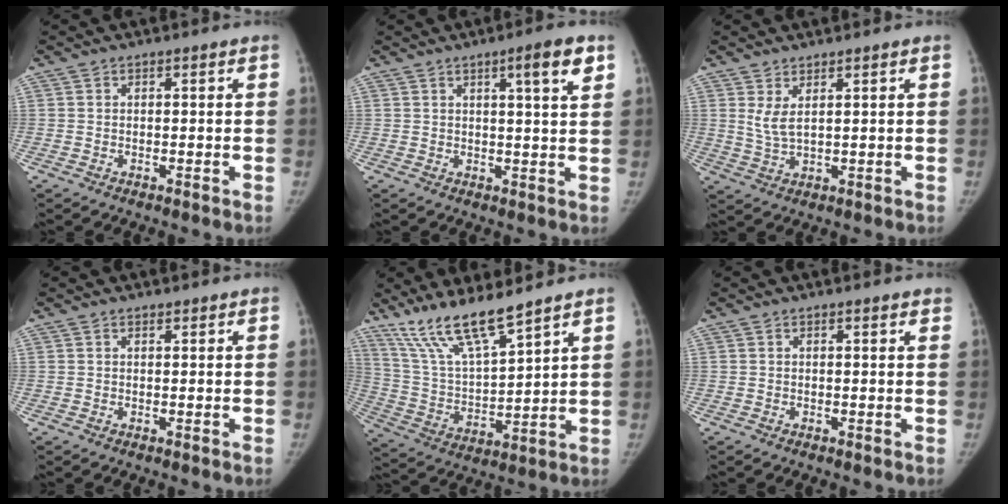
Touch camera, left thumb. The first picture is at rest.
{"total": 6.1, "force": [3.1, 0.6, 5.2], "torque": [-0.067, -0.013, 0.042]}
{"total": 3.6, "force": [1.6, 1.1, 3.0], "torque": [-0.062, -0.012, 0.040]}
{"total": 0.6, "force": [0.5, 0.3, 0.1], "torque": [-0.001, -0.002, 0.008]}
{"total": 13.5, "force": [10.8, 1.9, 7.9], "torque": [-0.139, -0.058, 0.217]}
{"total": 1.3, "force": [1.1, 0.3, 0.7], "torque": [0.001, 0.003, 0.012]}